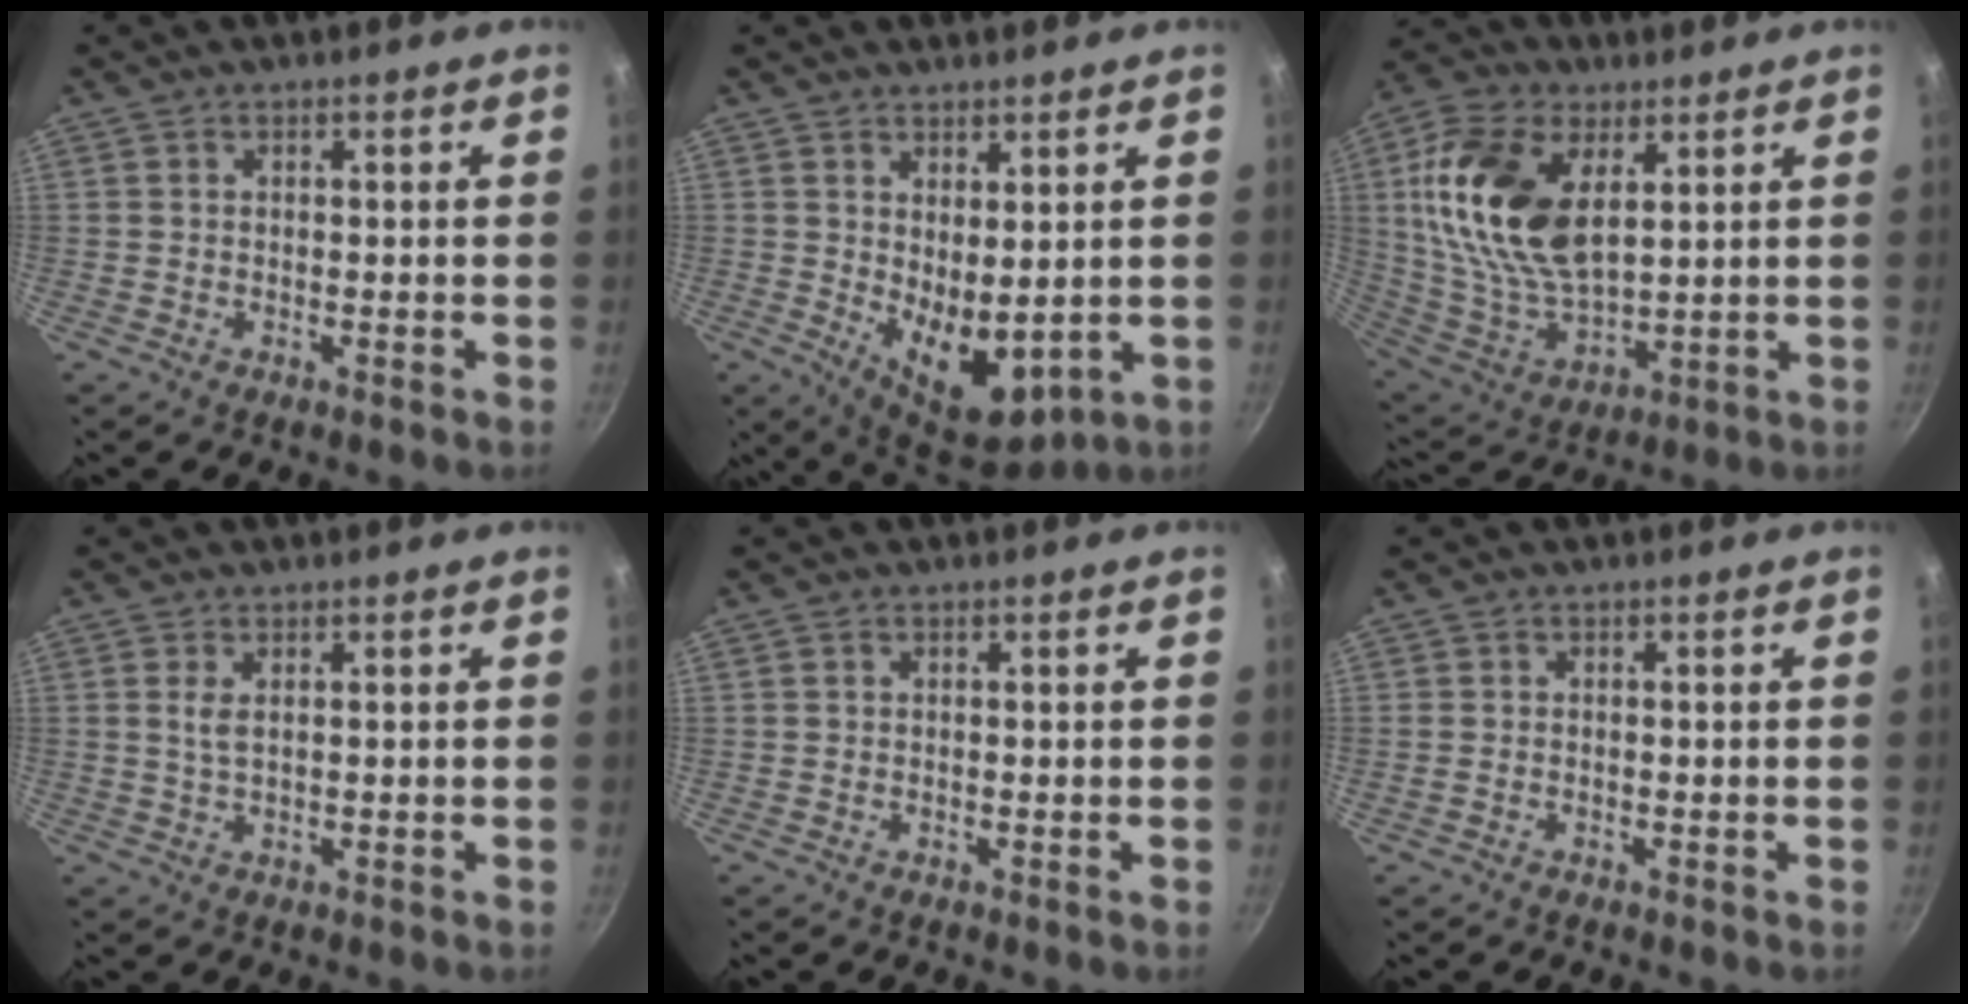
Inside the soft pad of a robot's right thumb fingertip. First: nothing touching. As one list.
[{"total": 9.8, "force": [1.2, 5.2, 8.1], "torque": [-0.099, -0.036, 0.036]}, {"total": 20.4, "force": [5.5, 11.2, 16.2], "torque": [-0.313, -0.017, 0.109]}, {"total": 2.4, "force": [0.7, 1.1, 2.0], "torque": [-0.038, -0.005, 0.015]}, {"total": 0.0}, {"total": 0.6, "force": [-0.1, 0.5, 0.4], "torque": [-0.010, 0.001, -0.003]}]